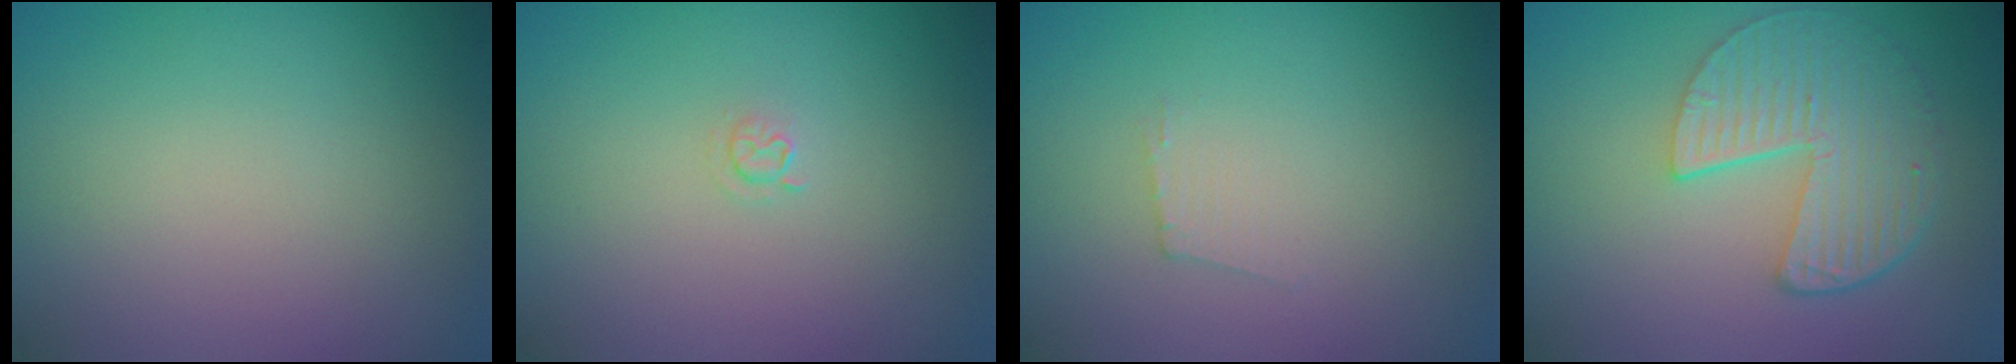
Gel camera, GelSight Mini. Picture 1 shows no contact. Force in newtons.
{"total": 0.7, "press": 0.3, "slide": 0.6}
{"total": 1.1, "press": 1.0, "slide": 0.2}
{"total": 5.4, "press": 4.1, "slide": 3.5}